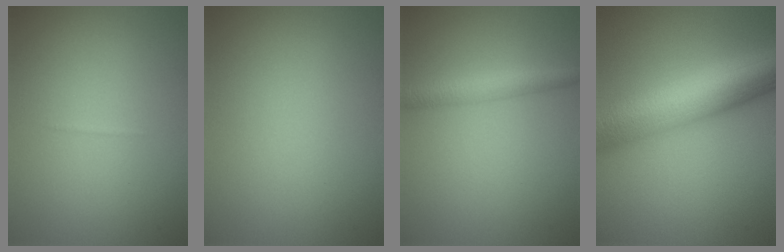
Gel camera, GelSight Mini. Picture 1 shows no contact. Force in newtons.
{"total": 0.0}
{"total": 2.4, "press": 2.4, "slide": 0.1}
{"total": 11.2, "press": 11.2, "slide": 0.2}